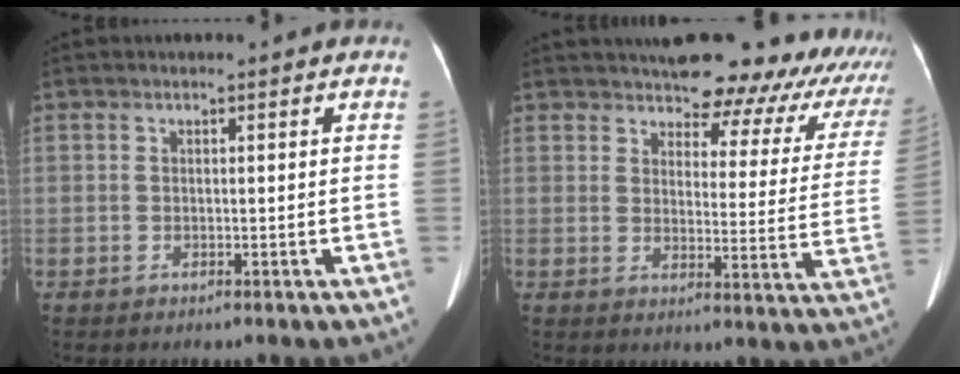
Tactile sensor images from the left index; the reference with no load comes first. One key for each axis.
{"total": 21.4, "fx": 18.7, "fy": 6.3, "fz": 8.4, "tx": -0.085, "ty": -0.037, "tz": 0.201}